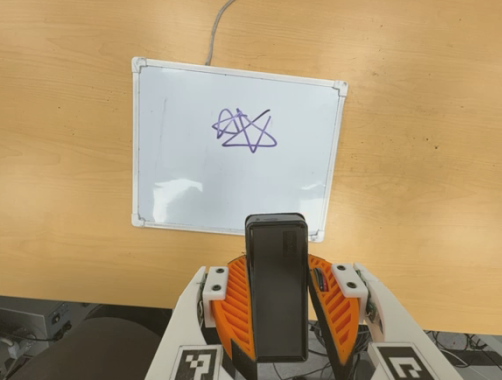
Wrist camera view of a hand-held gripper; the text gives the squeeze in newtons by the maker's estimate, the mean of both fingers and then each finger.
{"total": 5.3, "left": 4.6, "right": 6.0}